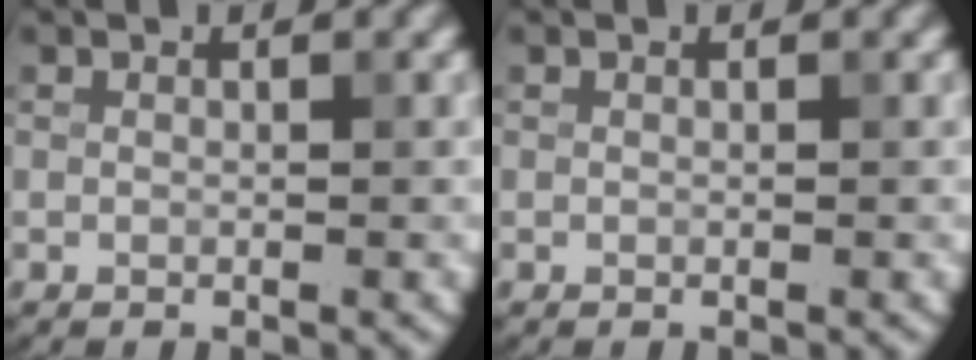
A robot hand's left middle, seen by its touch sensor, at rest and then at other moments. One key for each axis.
{"total": 0.0}